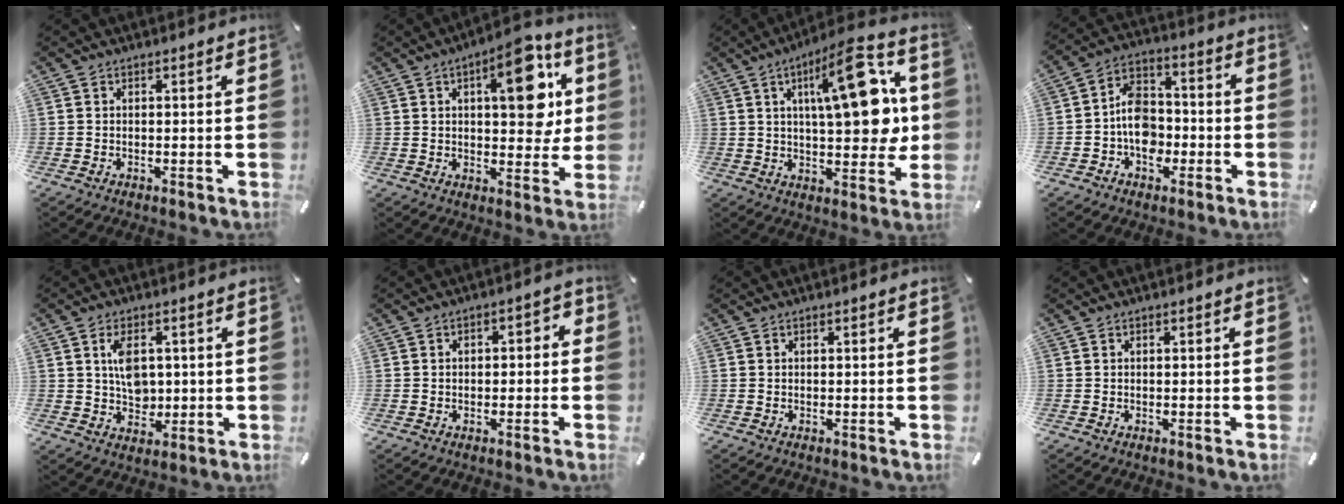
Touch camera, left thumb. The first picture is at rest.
{"total": 15.7, "force": [5.3, 7.5, 12.7], "torque": [-0.153, -0.018, 0.080]}
{"total": 20.7, "force": [6.1, 7.8, 18.2], "torque": [-0.268, -0.022, 0.087]}
{"total": 9.9, "force": [-2.7, 7.9, 5.3], "torque": [-0.096, 0.025, -0.047]}
{"total": 7.0, "force": [1.2, 5.2, 4.6], "torque": [-0.071, -0.002, 0.015]}
{"total": 2.7, "force": [-1.3, 1.7, 1.7], "torque": [-0.032, 0.014, -0.026]}
{"total": 0.0}
{"total": 0.0}